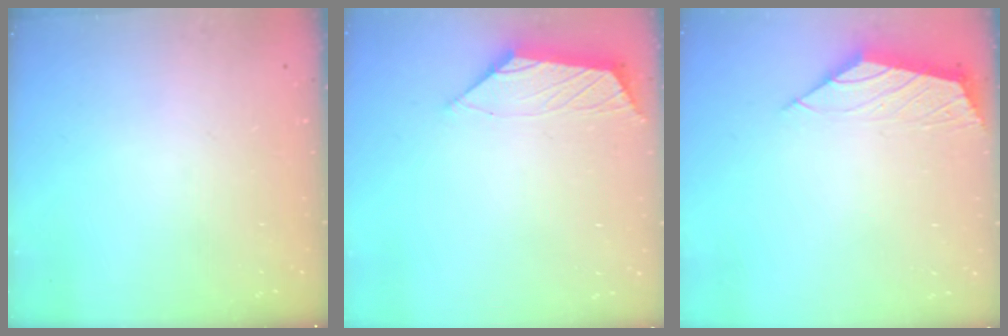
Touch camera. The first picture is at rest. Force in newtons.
{"total": 1.1, "press": 0.9, "slide": 0.5}
{"total": 2.1, "press": 2.0, "slide": 0.5}